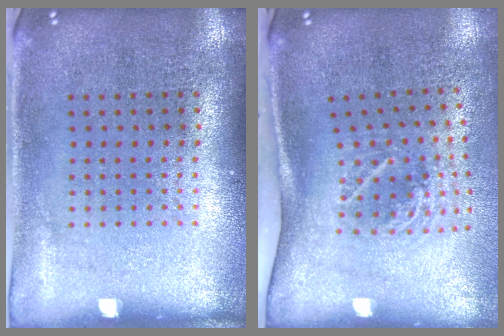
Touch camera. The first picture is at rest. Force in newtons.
{"total": 2.0, "press": 1.3, "slide": 1.5}